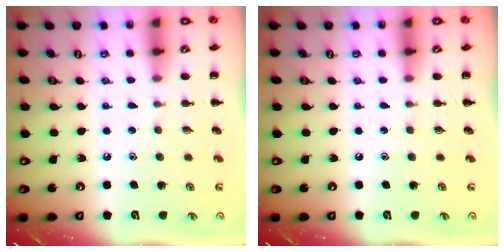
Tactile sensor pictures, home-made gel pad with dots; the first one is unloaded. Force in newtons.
{"total": 0.0}